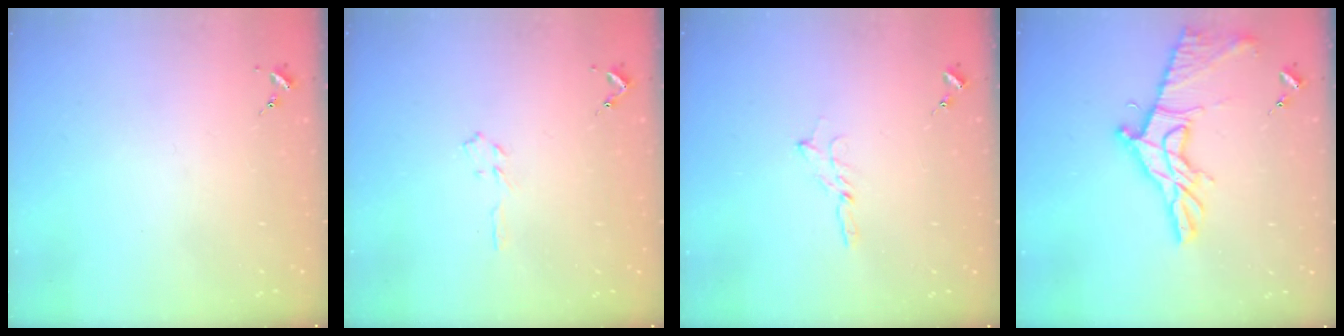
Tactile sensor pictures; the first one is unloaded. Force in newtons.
{"total": 3.2, "press": 3.1, "slide": 0.4}
{"total": 2.0, "press": 2.0, "slide": 0.2}
{"total": 16.7, "press": 16.7, "slide": 0.7}